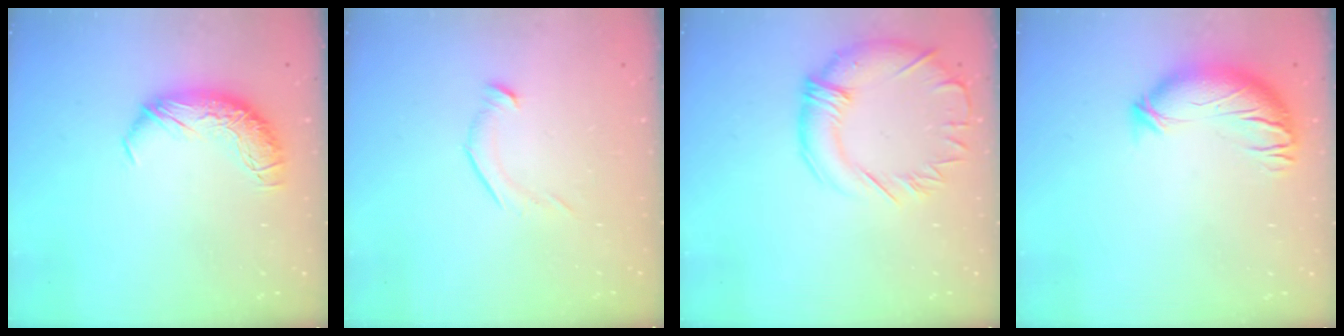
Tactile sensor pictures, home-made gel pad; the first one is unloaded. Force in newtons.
{"total": 6.1, "press": 6.1, "slide": 1.0}
{"total": 3.0, "press": 2.7, "slide": 1.3}
{"total": 3.6, "press": 2.6, "slide": 2.4}